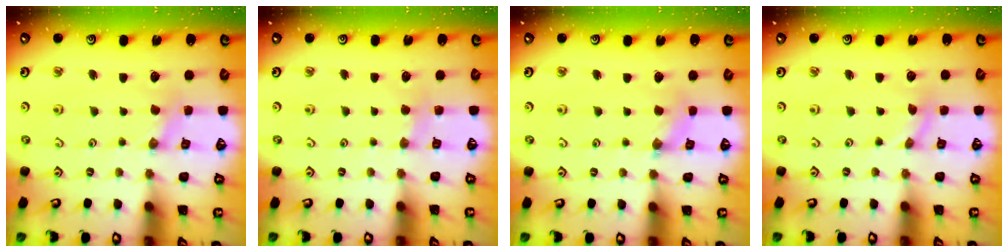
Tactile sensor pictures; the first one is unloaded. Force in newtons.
{"total": 2.0, "press": 2.0, "slide": 0.4}
{"total": 1.0, "press": 1.0, "slide": 0.2}
{"total": 0.0}